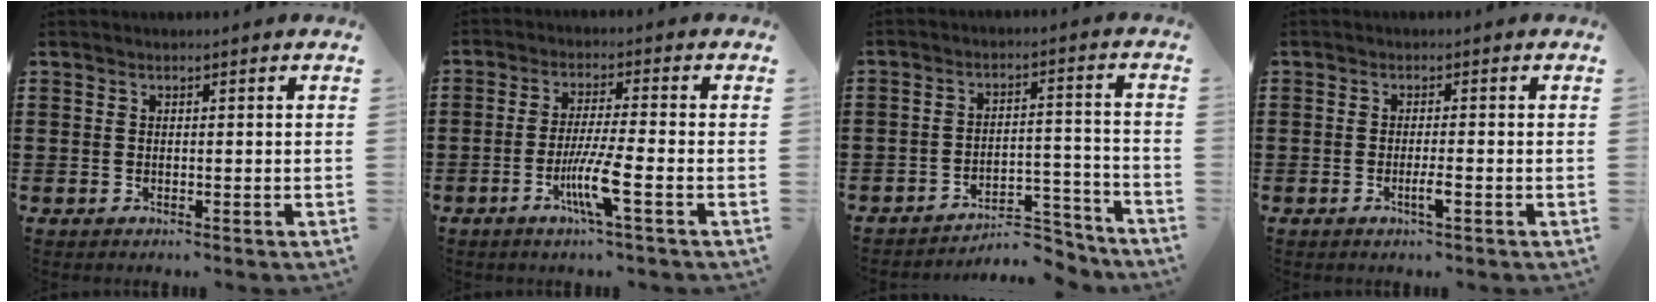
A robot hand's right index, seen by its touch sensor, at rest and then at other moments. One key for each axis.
{"total": 7.2, "fx": -2.9, "fy": 0.1, "fz": 6.5, "tx": -0.127, "ty": -0.016, "tz": -0.055}
{"total": 6.4, "fx": -6.0, "fy": 1.4, "fz": 1.9, "tx": -0.026, "ty": 0.018, "tz": -0.115}
{"total": 2.5, "fx": -1.1, "fy": 0.2, "fz": 2.3, "tx": -0.039, "ty": -0.001, "tz": -0.020}